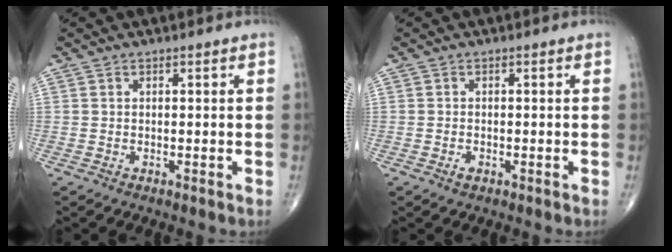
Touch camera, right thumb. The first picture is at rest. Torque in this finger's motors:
{"motor_torque": [-0.18, -0.07, 0.11, 0.18, -0.01]}